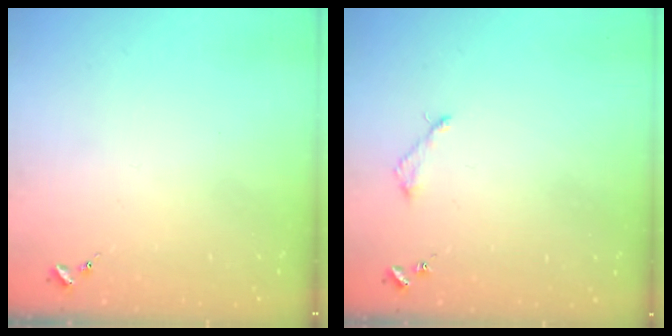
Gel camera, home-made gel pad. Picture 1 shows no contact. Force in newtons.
{"total": 3.1, "press": 3.0, "slide": 0.3}